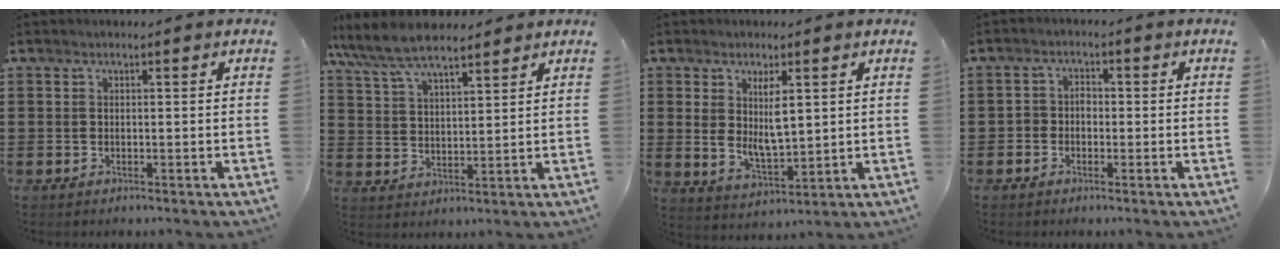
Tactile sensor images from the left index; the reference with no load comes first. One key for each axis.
{"total": 7.4, "fx": 6.4, "fy": 1.9, "fz": 3.3, "tx": -0.085, "ty": -0.017, "tz": 0.116}
{"total": 6.1, "fx": 1.9, "fy": 2.5, "fz": 5.2, "tx": -0.090, "ty": -0.003, "tz": 0.030}
{"total": 2.0, "fx": -0.8, "fy": 1.6, "fz": 0.9, "tx": -0.022, "ty": 0.007, "tz": -0.019}